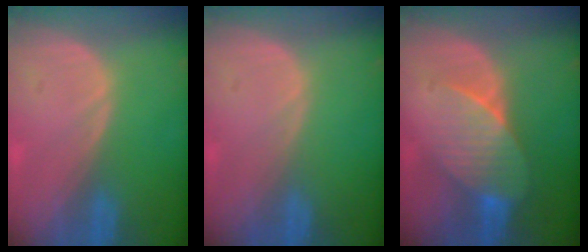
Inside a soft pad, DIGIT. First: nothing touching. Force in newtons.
{"total": 0.0}
{"total": 7.5, "press": 7.0, "slide": 2.7}